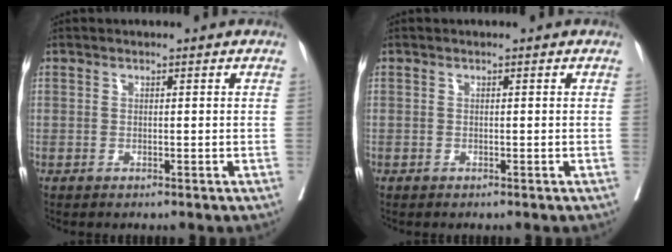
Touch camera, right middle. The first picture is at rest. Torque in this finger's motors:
{"motor_torque": [0.26, -0.32, -0.10, -0.04]}